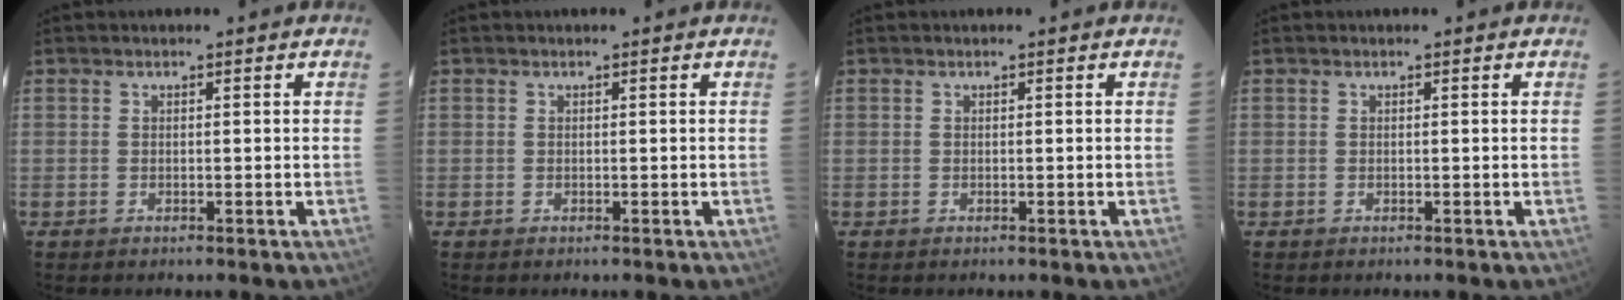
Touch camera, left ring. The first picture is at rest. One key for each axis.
{"total": 0.0}
{"total": 0.0}
{"total": 0.0}